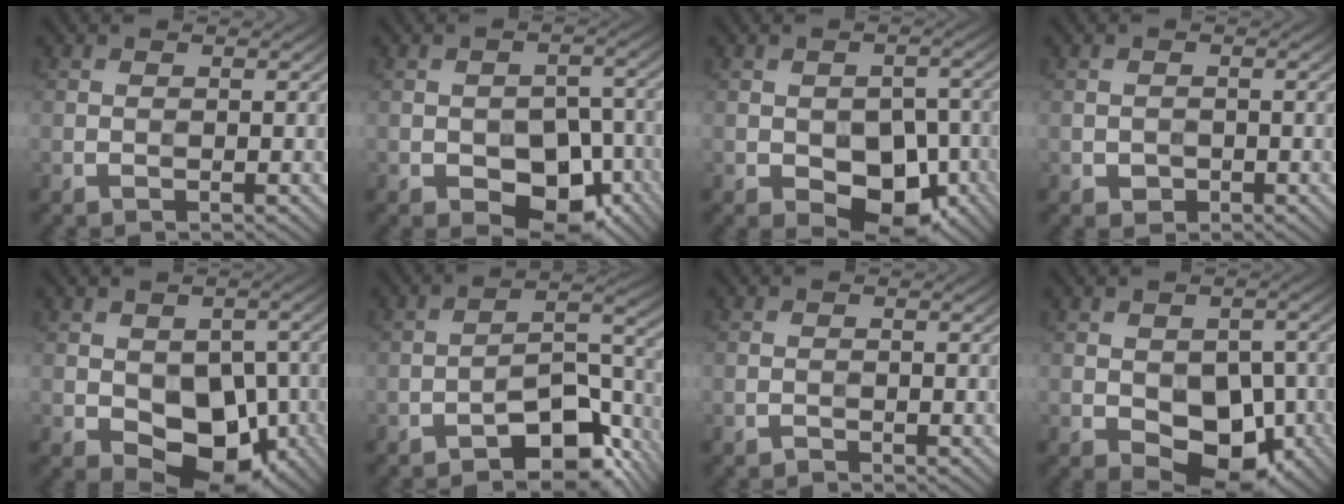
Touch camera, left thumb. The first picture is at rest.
{"total": 9.9, "force": [-4.7, 5.9, 6.4], "torque": [-0.096, -0.014, -0.073]}
{"total": 9.6, "force": [-3.8, 5.8, 6.6], "torque": [-0.097, -0.014, -0.058]}
{"total": 1.7, "force": [-0.9, 1.3, 0.5], "torque": [-0.010, -0.009, -0.017]}
{"total": 10.4, "force": [-2.6, 6.8, 7.4], "torque": [-0.109, -0.018, -0.040]}
{"total": 10.0, "force": [-6.5, 3.5, 6.8], "torque": [-0.095, 0.004, -0.120]}
{"total": 0.8, "force": [-0.8, 0.1, 0.0], "torque": [0.000, -0.001, -0.017]}
{"total": 9.4, "force": [-2.8, 5.9, 6.7], "torque": [-0.101, -0.017, -0.043]}